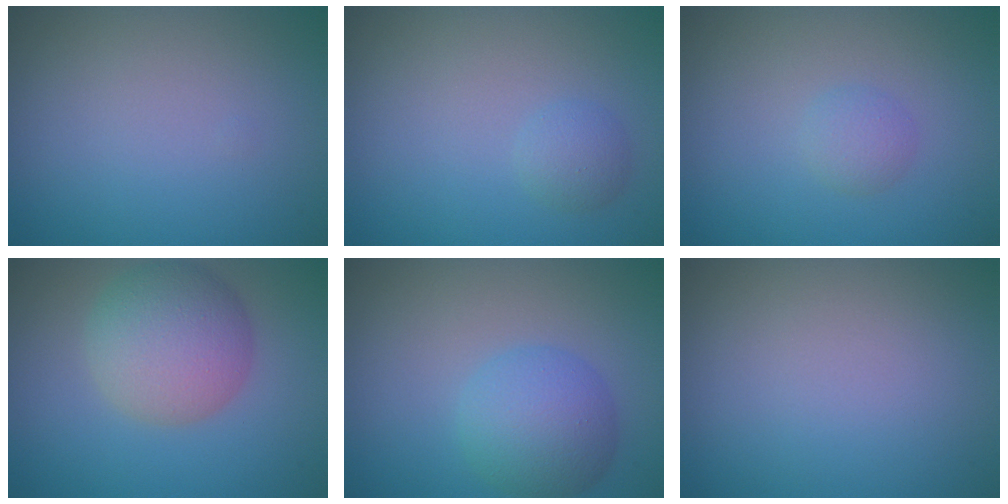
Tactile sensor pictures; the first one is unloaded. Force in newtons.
{"total": 1.4, "press": 1.4, "slide": 0.1}
{"total": 1.2, "press": 1.2, "slide": 0.0}
{"total": 5.5, "press": 5.5, "slide": 0.1}
{"total": 4.6, "press": 4.6, "slide": 0.2}
{"total": 0.0}